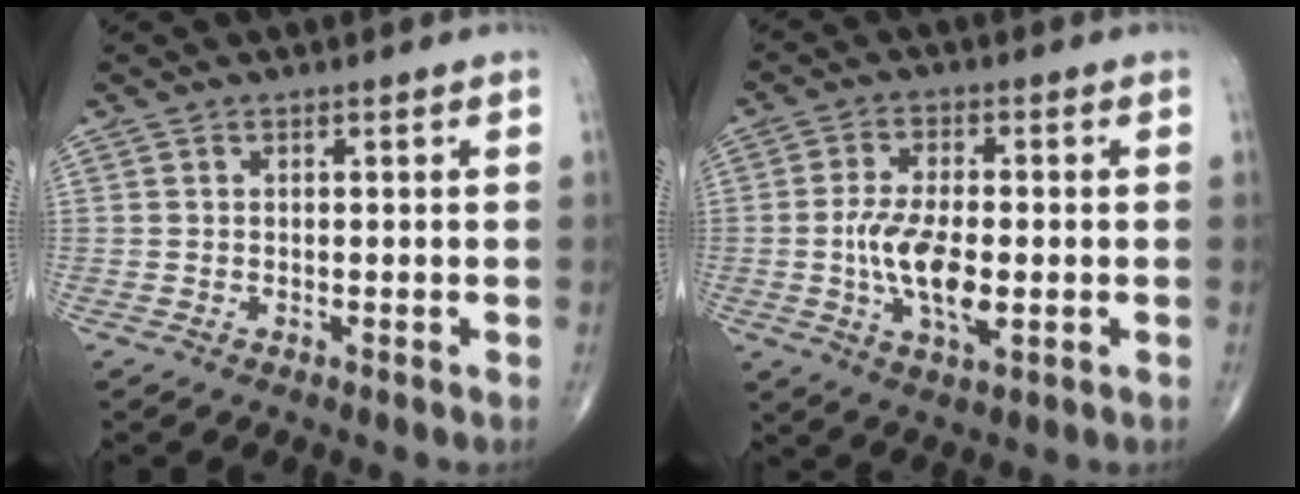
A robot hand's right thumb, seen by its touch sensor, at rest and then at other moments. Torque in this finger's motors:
{"motor_torque": [2.56, 2.45, 1.12, -0.15, 0.34]}